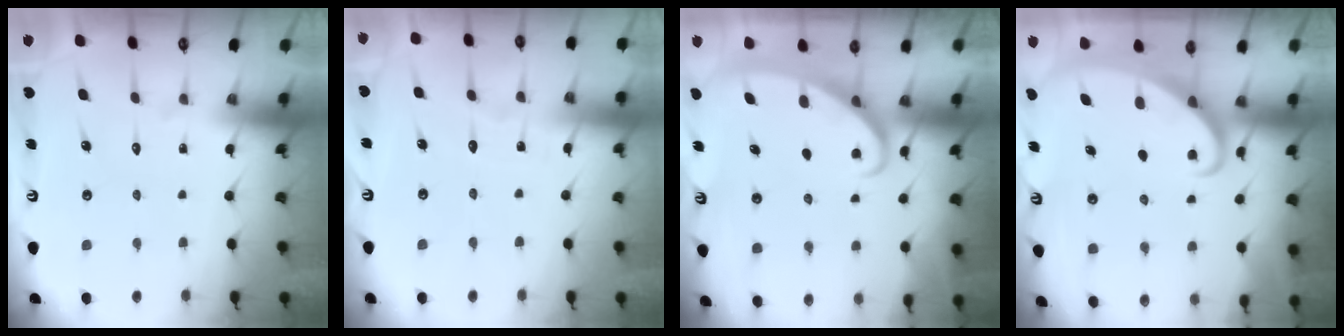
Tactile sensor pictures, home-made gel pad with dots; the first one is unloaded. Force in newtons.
{"total": 2.6, "press": 2.6, "slide": 0.2}
{"total": 2.5, "press": 2.5, "slide": 0.5}
{"total": 2.4, "press": 2.4, "slide": 0.4}